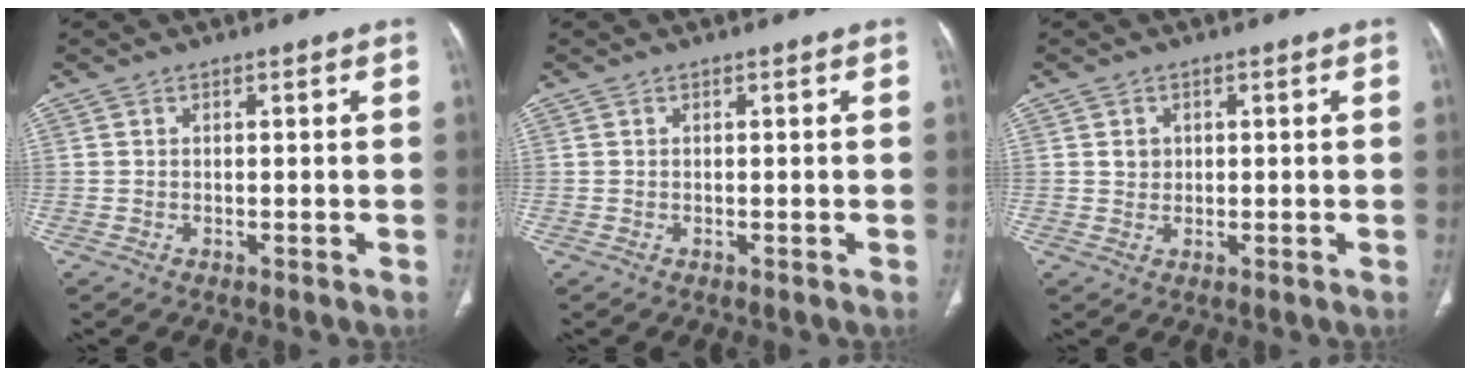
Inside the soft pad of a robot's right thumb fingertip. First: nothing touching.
{"total": 0.0}
{"total": 1.8, "force": [0.5, 1.6, 0.6], "torque": [-0.004, 0.000, 0.011]}